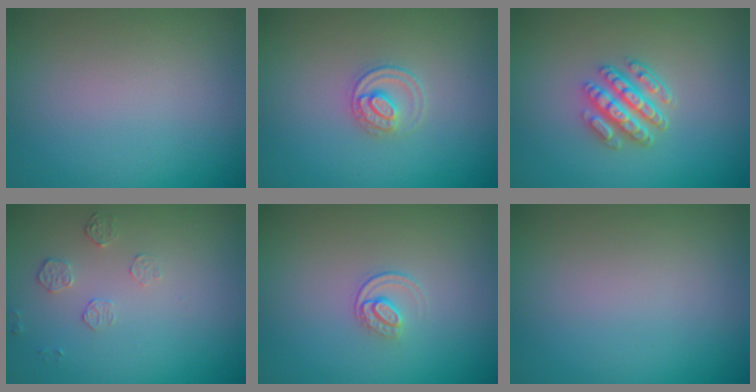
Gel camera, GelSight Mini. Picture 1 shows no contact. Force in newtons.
{"total": 2.2, "press": 2.2, "slide": 0.2}
{"total": 4.5, "press": 3.6, "slide": 2.7}
{"total": 1.5, "press": 0.8, "slide": 1.3}
{"total": 1.4, "press": 0.9, "slide": 1.0}
{"total": 0.0}